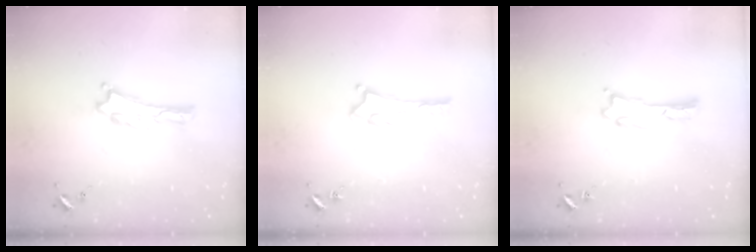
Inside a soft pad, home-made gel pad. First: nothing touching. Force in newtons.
{"total": 2.8, "press": 2.8, "slide": 0.2}
{"total": 0.0}